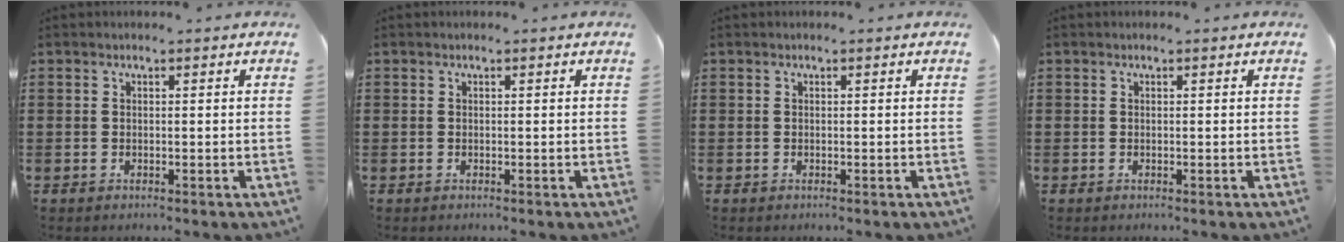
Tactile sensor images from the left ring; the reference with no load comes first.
{"total": 0.0}
{"total": 0.0}
{"total": 0.0}